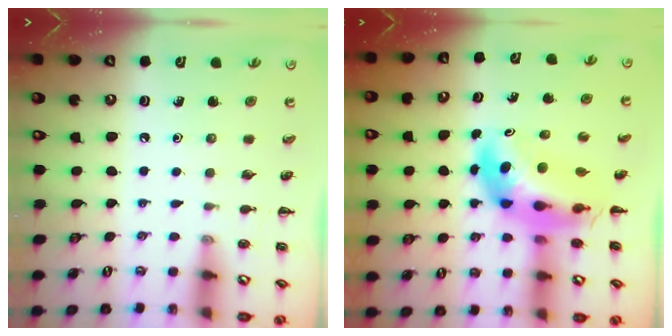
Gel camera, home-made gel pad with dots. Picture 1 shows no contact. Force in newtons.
{"total": 7.5, "press": 7.1, "slide": 2.2}